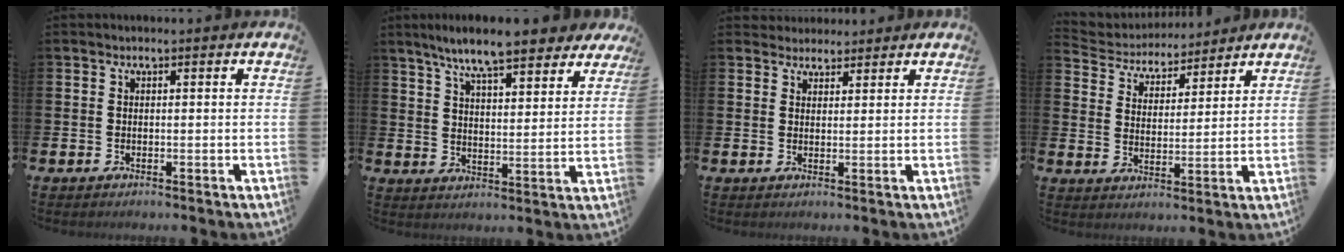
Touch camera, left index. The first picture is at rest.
{"total": 9.1, "force": [8.1, 1.2, 3.9], "torque": [-0.097, -0.036, 0.144]}
{"total": 2.9, "force": [2.6, 1.2, -0.3], "torque": [0.012, -0.012, 0.045]}
{"total": 4.7, "force": [4.5, 1.4, 0.0], "torque": [-0.025, -0.036, 0.074]}